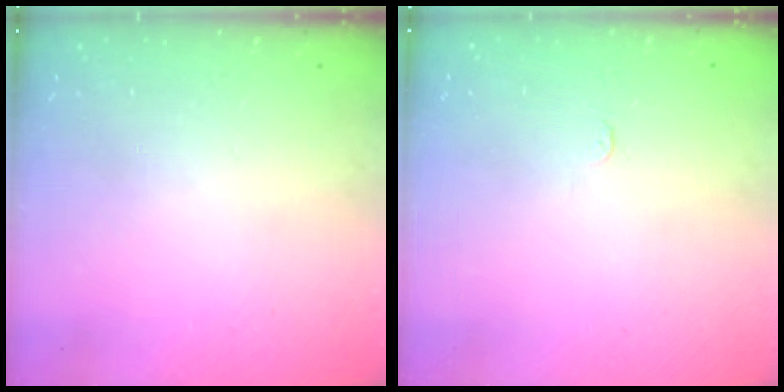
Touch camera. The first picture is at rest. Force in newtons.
{"total": 1.7, "press": 1.7, "slide": 0.2}